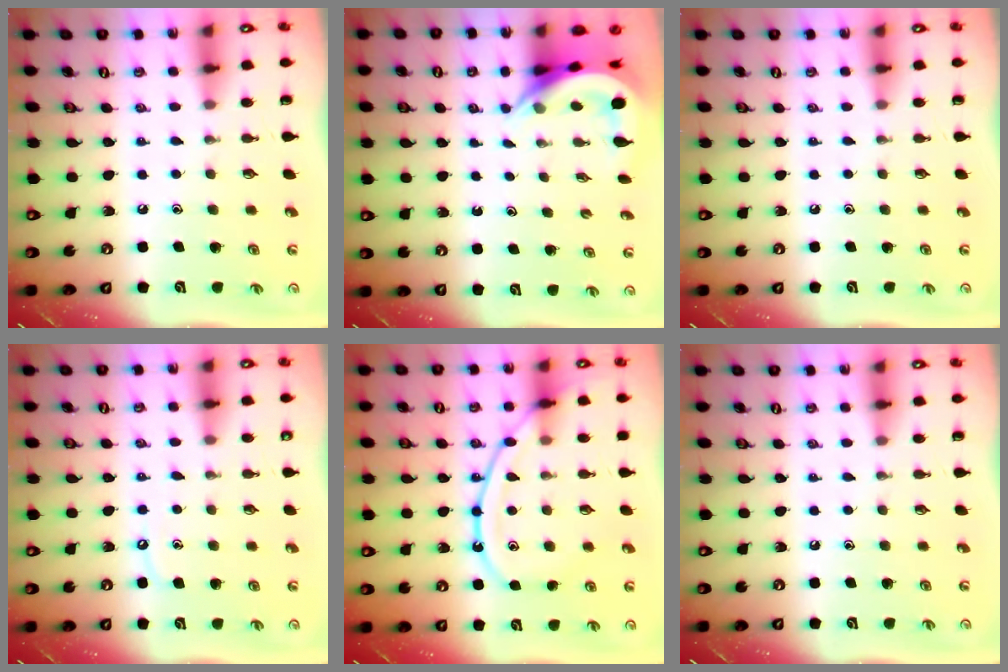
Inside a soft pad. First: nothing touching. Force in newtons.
{"total": 5.8, "press": 5.8, "slide": 0.3}
{"total": 0.0}
{"total": 4.6, "press": 4.6, "slide": 0.6}
{"total": 11.9, "press": 11.9, "slide": 1.4}
{"total": 0.0}